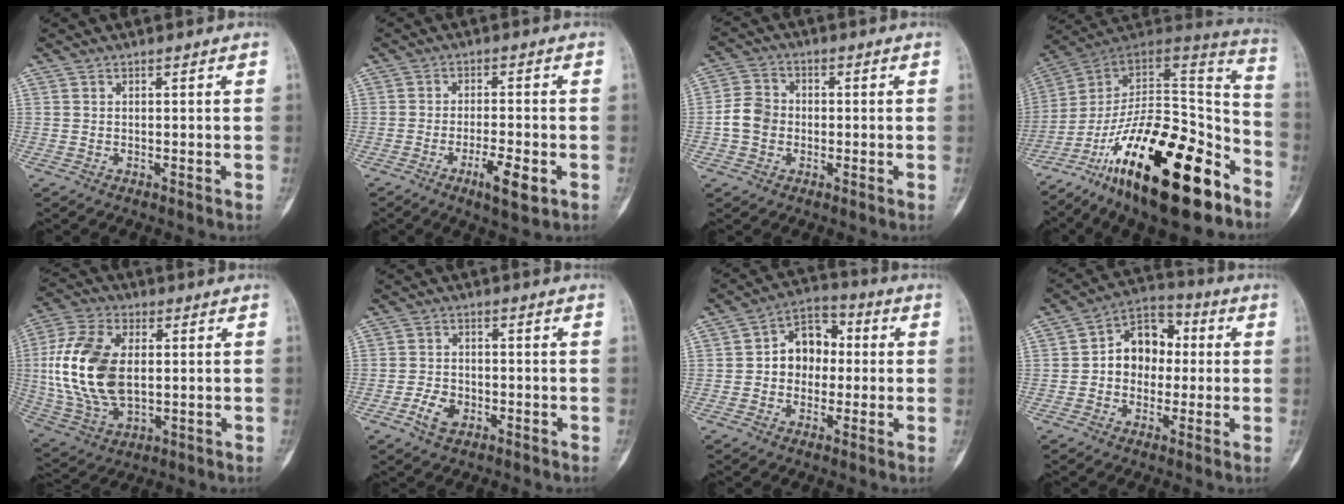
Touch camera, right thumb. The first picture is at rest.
{"total": 6.3, "force": [-2.8, 1.7, 5.5], "torque": [-0.094, 0.003, -0.043]}
{"total": 6.1, "force": [-1.0, 5.1, 3.1], "torque": [-0.047, 0.017, -0.026]}
{"total": 30.2, "force": [-17.2, 12.5, 21.5], "torque": [-0.238, 0.091, -0.266]}
{"total": 18.6, "force": [1.2, 11.1, 14.8], "torque": [-0.308, -0.004, 0.031]}
{"total": 4.5, "force": [-2.0, 3.0, 2.7], "torque": [-0.044, 0.011, -0.036]}
{"total": 9.9, "force": [0.3, 7.6, 6.3], "torque": [-0.060, 0.030, -0.007]}
{"total": 11.1, "force": [0.4, 8.5, 7.1], "torque": [-0.071, 0.031, -0.006]}